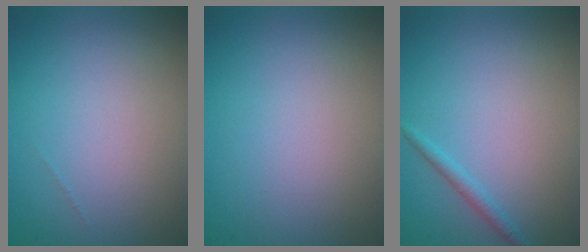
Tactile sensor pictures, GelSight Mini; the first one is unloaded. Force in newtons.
{"total": 0.0}
{"total": 1.1, "press": 1.1, "slide": 0.0}